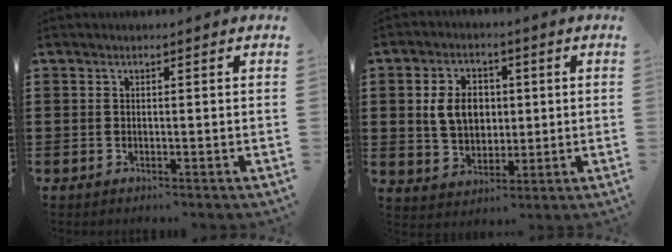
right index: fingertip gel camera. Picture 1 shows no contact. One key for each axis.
{"total": 7.0, "fx": 0.9, "fy": 5.3, "fz": 4.5, "tx": -0.108, "ty": 0.010, "tz": 0.009}